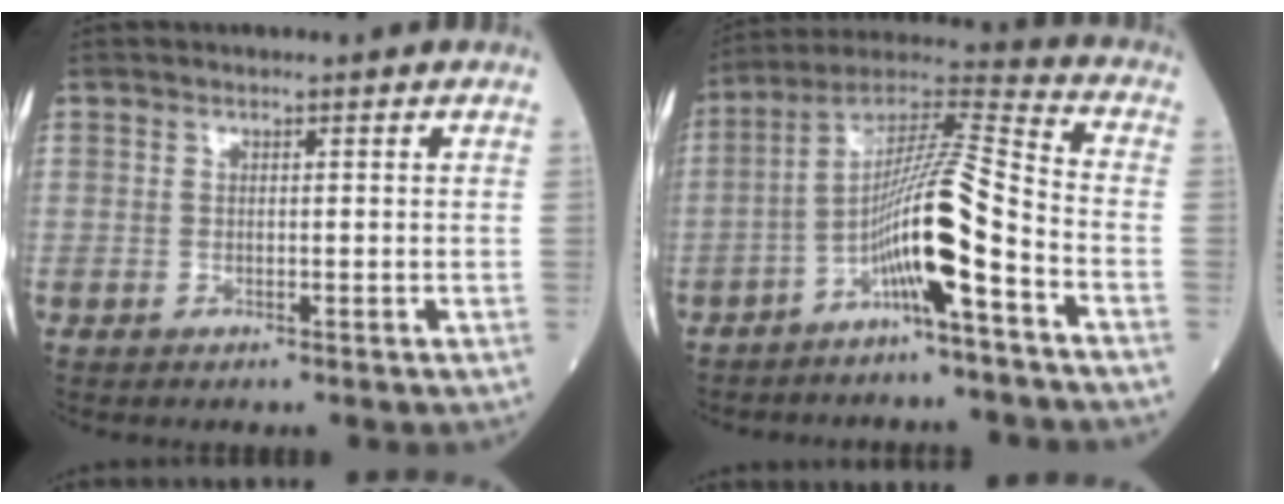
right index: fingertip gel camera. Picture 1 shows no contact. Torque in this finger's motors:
{"motor_torque": [1.85, -0.29, 1.05, 0.21]}